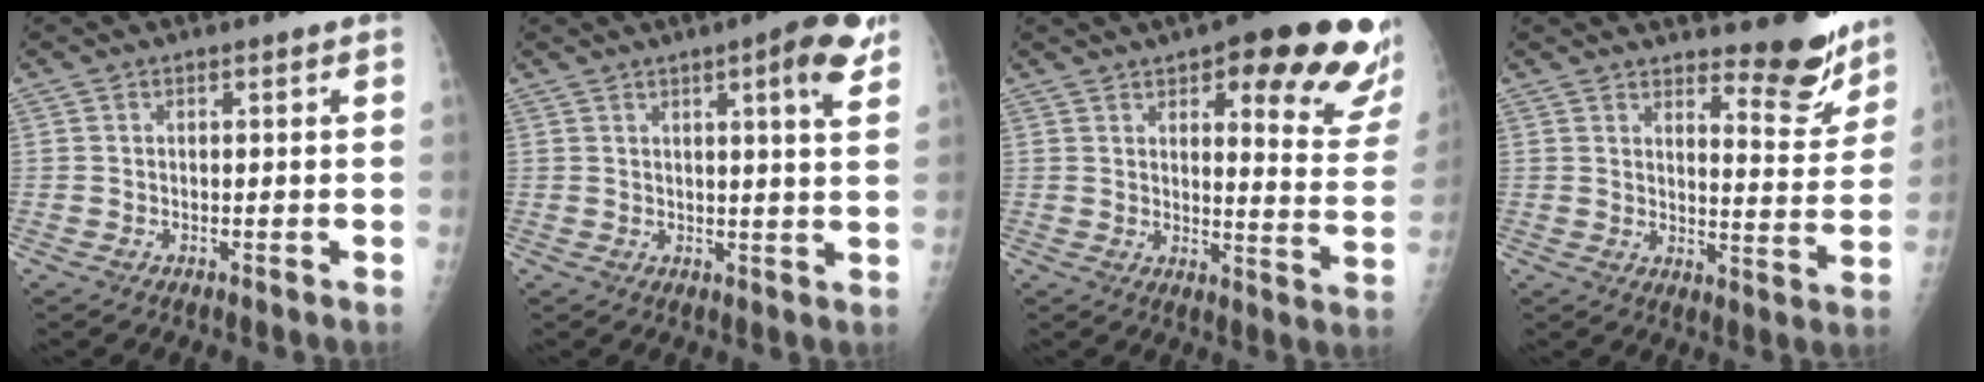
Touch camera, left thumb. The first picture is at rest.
{"total": 8.2, "force": [4.4, 1.2, 6.8], "torque": [-0.083, -0.017, 0.052]}
{"total": 21.4, "force": [12.5, 6.1, 16.2], "torque": [-0.163, -0.055, 0.149]}
{"total": 9.5, "force": [8.2, 2.5, 4.2], "torque": [-0.030, -0.076, 0.115]}